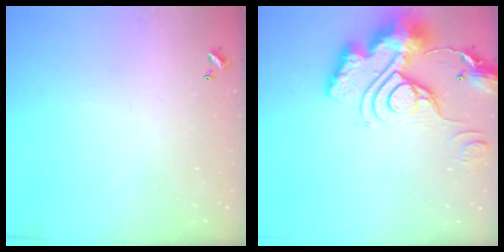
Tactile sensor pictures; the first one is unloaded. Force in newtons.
{"total": 21.4, "press": 21.3, "slide": 2.0}